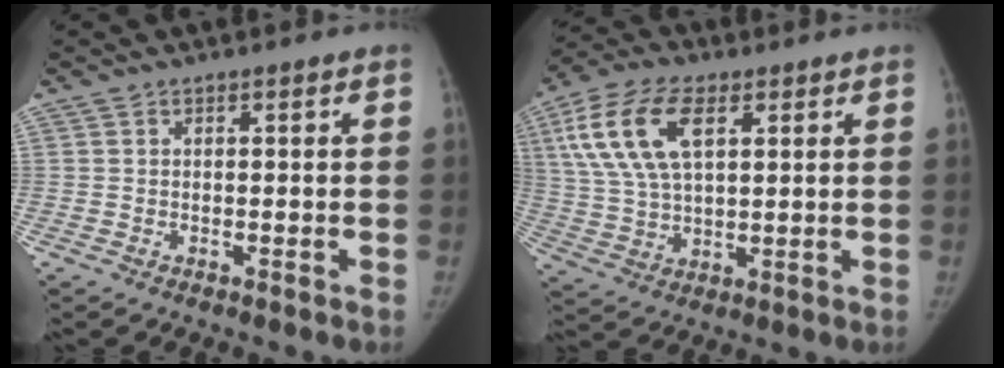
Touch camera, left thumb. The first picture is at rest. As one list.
[{"total": 15.2, "force": [5.5, 7.9, 11.7], "torque": [-0.231, 0.003, 0.107]}]